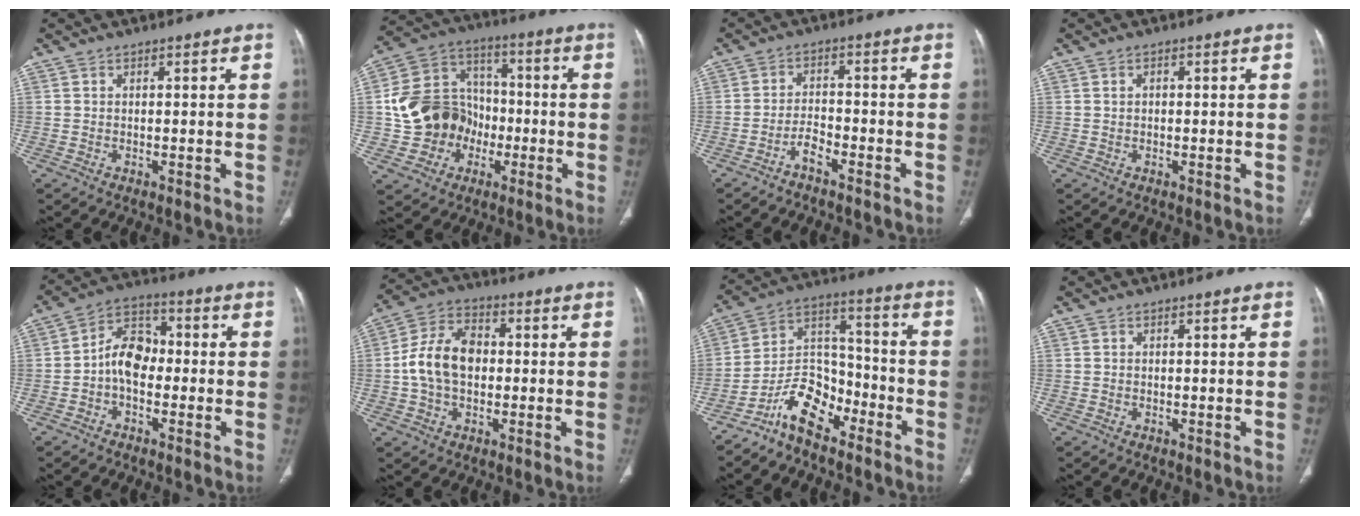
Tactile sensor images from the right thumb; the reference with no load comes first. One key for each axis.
{"total": 15.3, "fx": -3.0, "fy": 13.3, "fz": 6.9, "tx": -0.089, "ty": 0.040, "tz": -0.052}
{"total": 3.3, "fx": -2.6, "fy": 0.9, "fz": 1.8, "tx": -0.039, "ty": 0.026, "tz": -0.050}
{"total": 0.7, "fx": 0.1, "fy": 0.5, "fz": 0.5, "tx": -0.011, "ty": 0.004, "tz": 0.004}
{"total": 8.6, "fx": -1.4, "fy": 5.9, "fz": 6.1, "tx": -0.086, "ty": 0.032, "tz": -0.039}
{"total": 11.5, "fx": -0.2, "fy": 8.0, "fz": 8.3, "tx": -0.149, "ty": 0.028, "tz": -0.011}
{"total": 10.6, "fx": -7.6, "fy": 5.4, "fz": 5.0, "tx": -0.075, "ty": 0.083, "tz": -0.151}
{"total": 0.0}